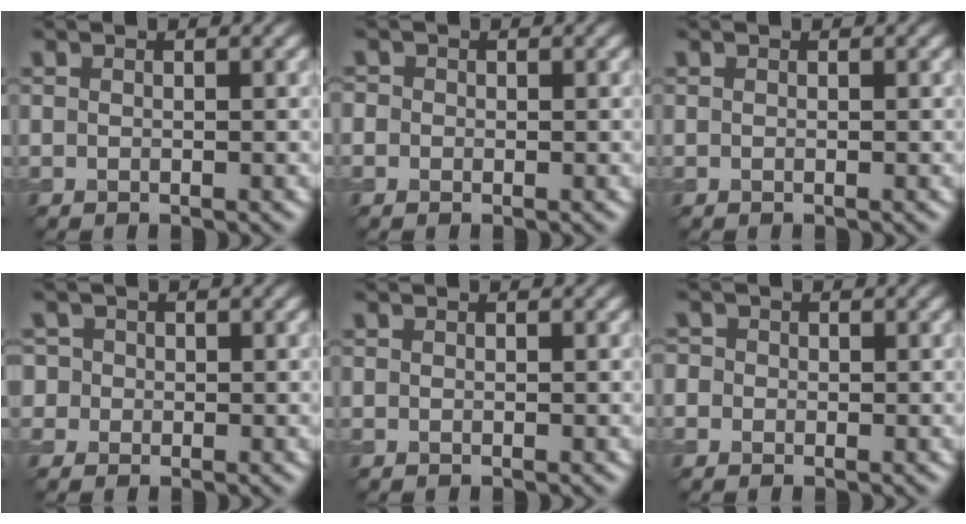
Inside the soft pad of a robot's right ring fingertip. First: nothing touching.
{"total": 0.7, "force": [0.0, 0.7, 0.1], "torque": [-0.003, 0.004, -0.004]}
{"total": 0.0}
{"total": 2.4, "force": [0.4, 2.2, 0.6], "torque": [0.010, 0.024, -0.023]}
{"total": 0.0}
{"total": 1.2, "force": [-0.1, 1.1, 0.2], "torque": [-0.001, 0.008, -0.014]}